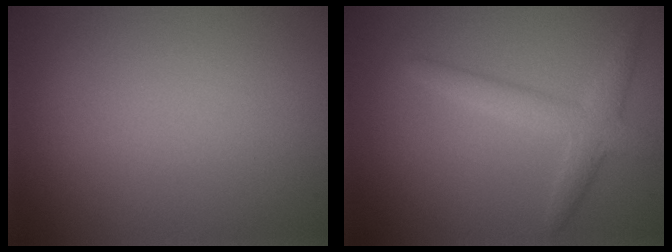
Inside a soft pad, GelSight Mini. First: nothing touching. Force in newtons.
{"total": 3.0, "press": 3.0, "slide": 0.1}